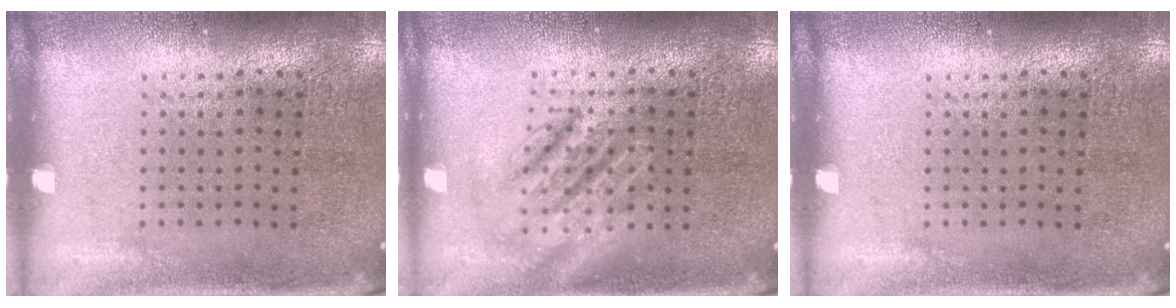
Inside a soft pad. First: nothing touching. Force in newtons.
{"total": 2.8, "press": 2.8, "slide": 0.3}
{"total": 0.0}